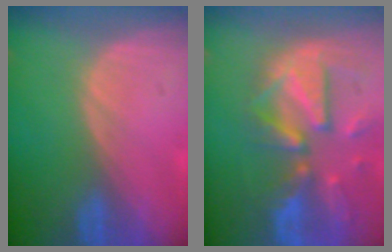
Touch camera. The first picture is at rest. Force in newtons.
{"total": 12.1, "press": 10.4, "slide": 6.1}